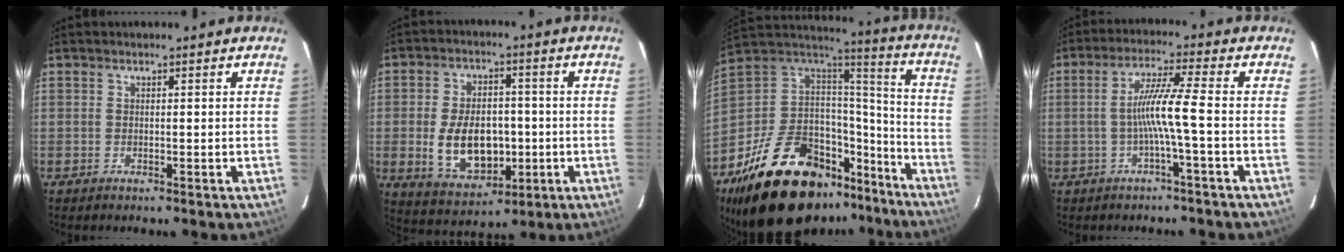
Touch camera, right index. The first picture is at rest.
{"total": 12.8, "force": [-1.9, 8.2, 9.7], "torque": [-0.198, -0.001, -0.012]}
{"total": 30.0, "force": [-20.0, 15.0, 16.6], "torque": [-0.331, 0.013, -0.293]}
{"total": 7.0, "force": [-1.8, -1.3, 6.6], "torque": [-0.138, 0.003, -0.029]}